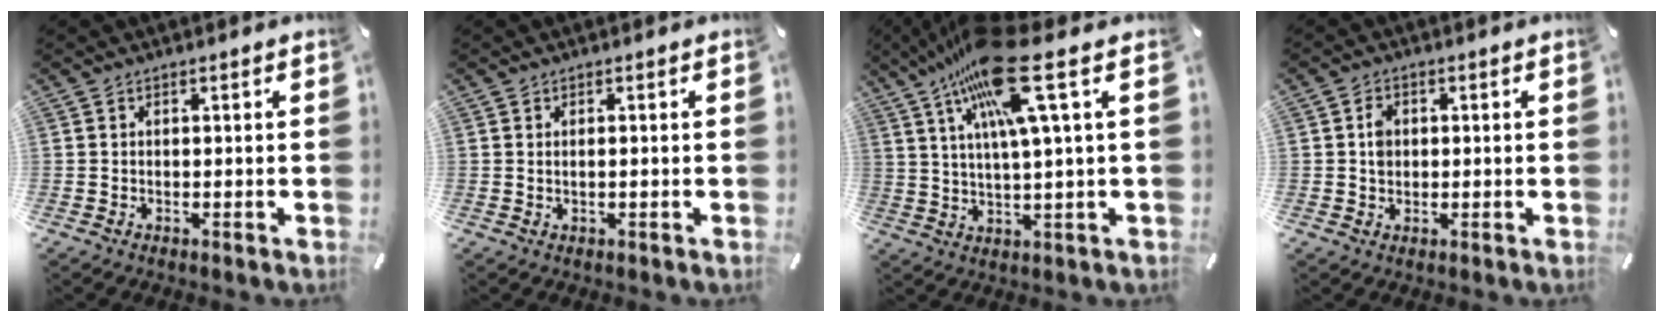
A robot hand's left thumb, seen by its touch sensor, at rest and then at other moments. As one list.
[{"total": 0.8, "force": [0.0, 0.2, 0.7], "torque": [-0.014, 0.000, 0.000]}, {"total": 17.8, "force": [8.4, 2.9, 15.4], "torque": [-0.288, -0.028, 0.131]}, {"total": 3.1, "force": [0.1, 2.6, 1.7], "torque": [-0.027, 0.006, -0.002]}]